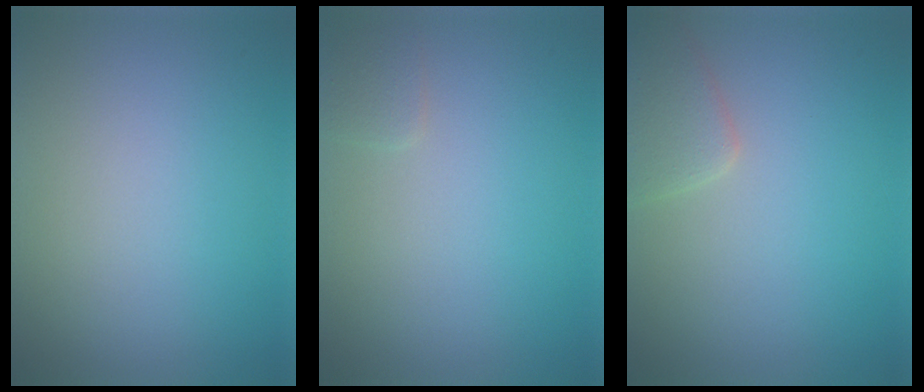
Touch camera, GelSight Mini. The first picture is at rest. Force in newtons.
{"total": 0.9, "press": 0.9, "slide": 0.1}
{"total": 2.4, "press": 2.4, "slide": 0.1}